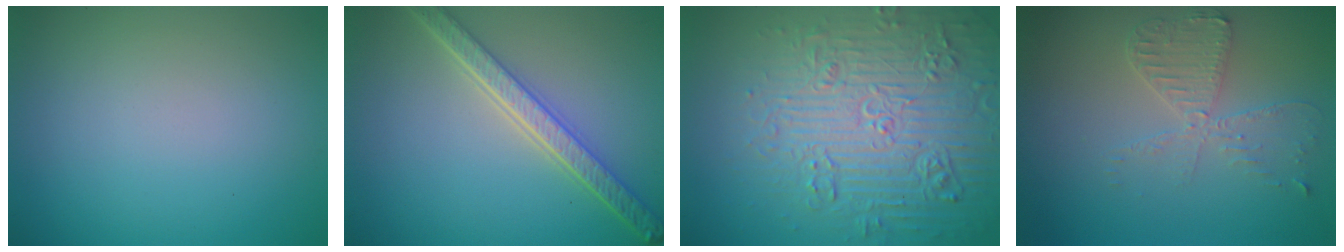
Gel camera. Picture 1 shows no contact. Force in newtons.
{"total": 5.2, "press": 4.0, "slide": 3.3}
{"total": 8.1, "press": 7.8, "slide": 1.9}
{"total": 3.5, "press": 3.0, "slide": 1.8}